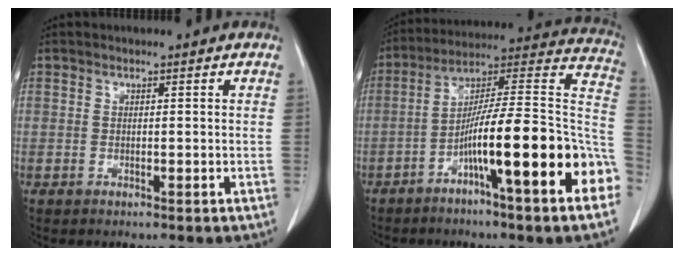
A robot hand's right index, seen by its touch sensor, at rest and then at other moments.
{"total": 23.2, "force": [-8.8, 1.3, 21.5], "torque": [-0.256, 0.015, -0.137]}